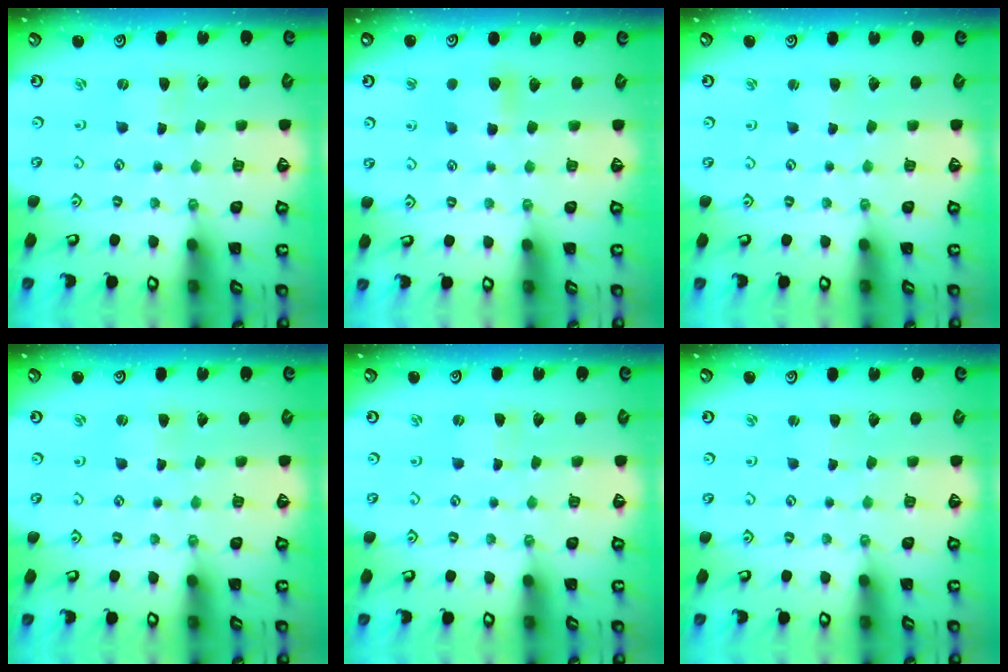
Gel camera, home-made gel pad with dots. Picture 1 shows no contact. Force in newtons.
{"total": 5.5, "press": 5.5, "slide": 0.7}
{"total": 1.8, "press": 1.8, "slide": 0.2}
{"total": 1.0, "press": 1.0, "slide": 0.1}
{"total": 0.0}
{"total": 1.1, "press": 1.1, "slide": 0.2}